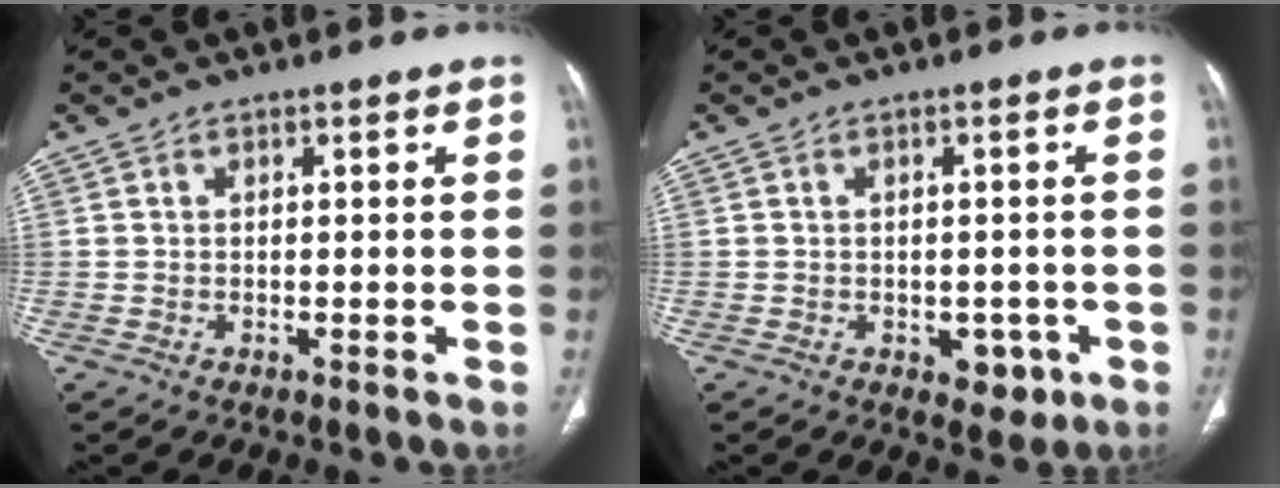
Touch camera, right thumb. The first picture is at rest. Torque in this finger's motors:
{"motor_torque": [0.52, 0.72, -0.20, -0.01, -0.01]}